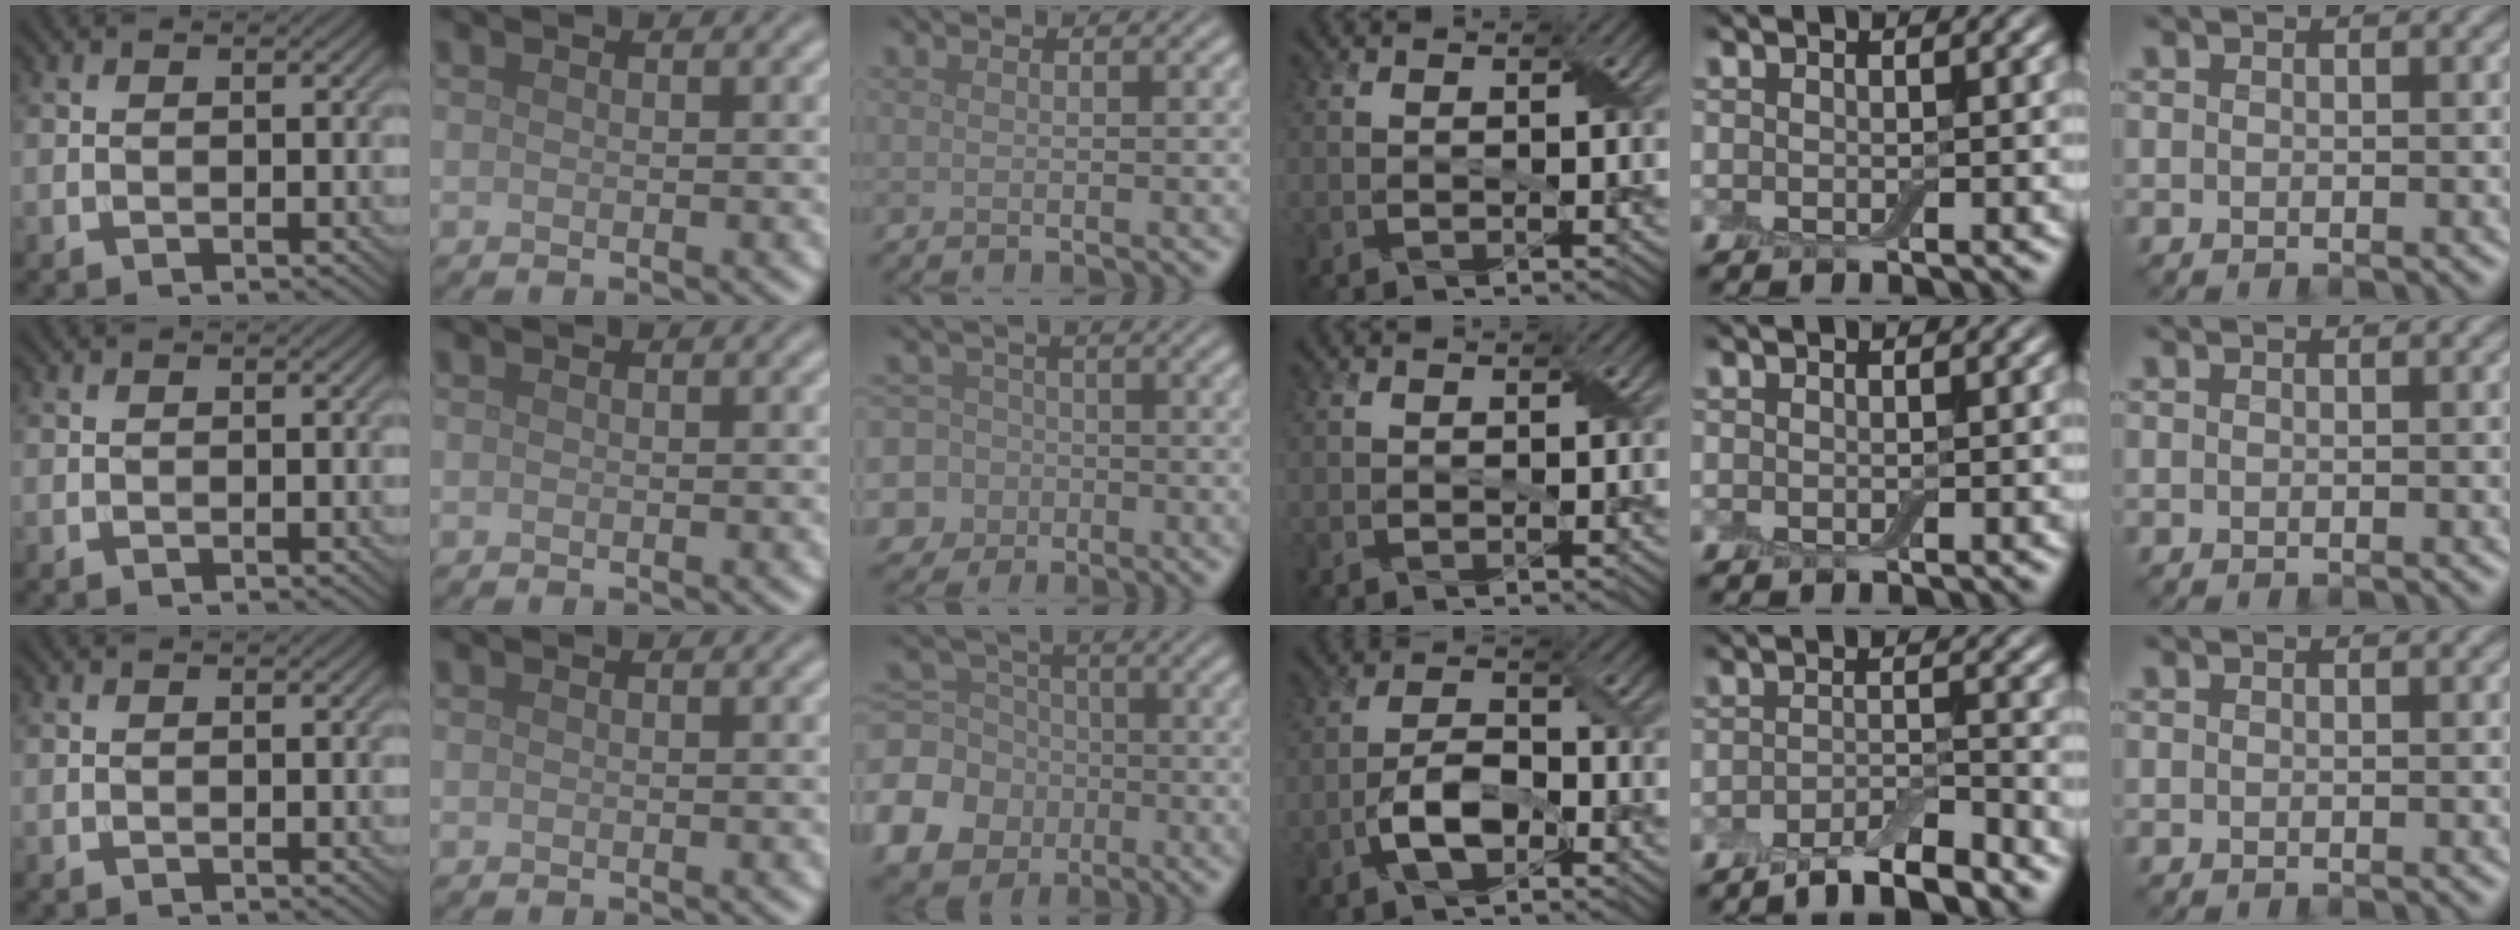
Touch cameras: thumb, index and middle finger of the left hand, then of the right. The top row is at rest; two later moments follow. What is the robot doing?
{"motion": "fold", "object": "cloth"}